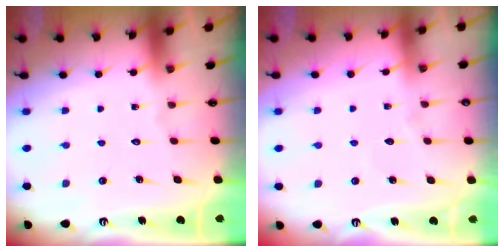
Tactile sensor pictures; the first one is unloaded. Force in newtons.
{"total": 2.6, "press": 2.6, "slide": 0.4}